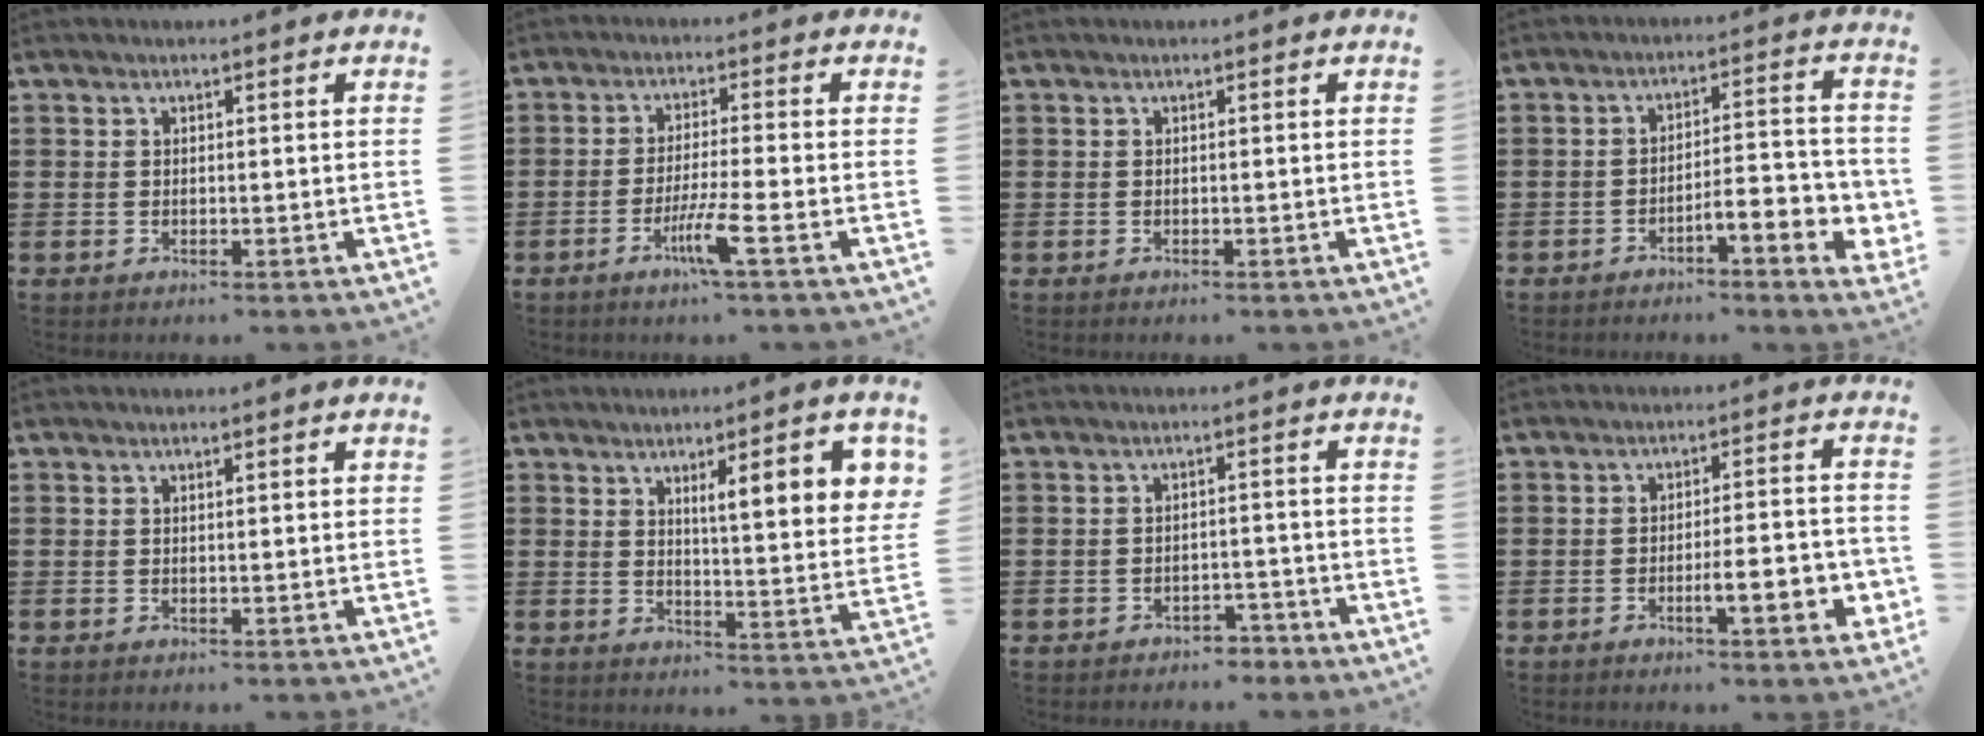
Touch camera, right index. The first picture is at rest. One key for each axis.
{"total": 5.8, "fx": -2.9, "fy": -0.2, "fz": 5.0, "tx": -0.095, "ty": -0.014, "tz": -0.053}
{"total": 0.0}
{"total": 6.2, "fx": -3.2, "fy": 1.2, "fz": 5.2, "tx": -0.076, "ty": -0.007, "tz": -0.057}
{"total": 0.6, "fx": 0.3, "fy": 0.0, "fz": 0.5, "tx": -0.010, "ty": 0.001, "tz": 0.007}
{"total": 9.2, "fx": 4.3, "fy": 1.7, "fz": 8.0, "tx": -0.134, "ty": -0.010, "tz": 0.066}
{"total": 2.4, "fx": -2.2, "fy": 0.7, "fz": 0.3, "tx": -0.012, "ty": 0.002, "tz": -0.047}
{"total": 6.8, "fx": -2.3, "fy": 1.4, "fz": 6.2, "tx": -0.091, "ty": -0.005, "tz": -0.038}